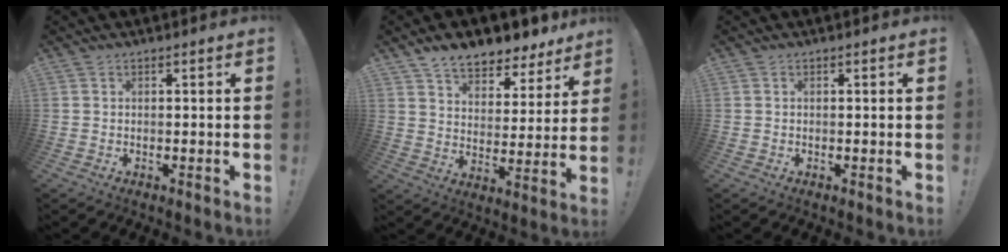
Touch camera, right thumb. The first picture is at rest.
{"total": 10.1, "force": [8.7, 4.0, 3.4], "torque": [-0.064, -0.067, 0.157]}
{"total": 0.0}